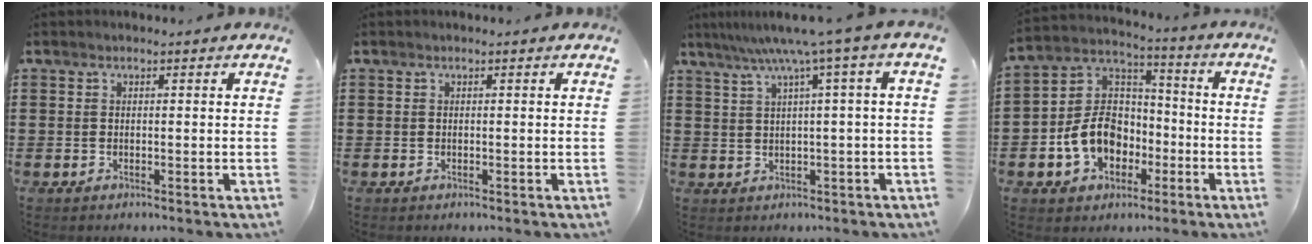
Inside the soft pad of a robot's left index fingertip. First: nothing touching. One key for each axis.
{"total": 0.0}
{"total": 5.7, "fx": 2.3, "fy": -0.9, "fz": 5.1, "tx": -0.104, "ty": -0.011, "tz": 0.032}
{"total": 10.0, "fx": -3.6, "fy": 7.9, "fz": 5.0, "tx": -0.137, "ty": 0.019, "tz": -0.071}